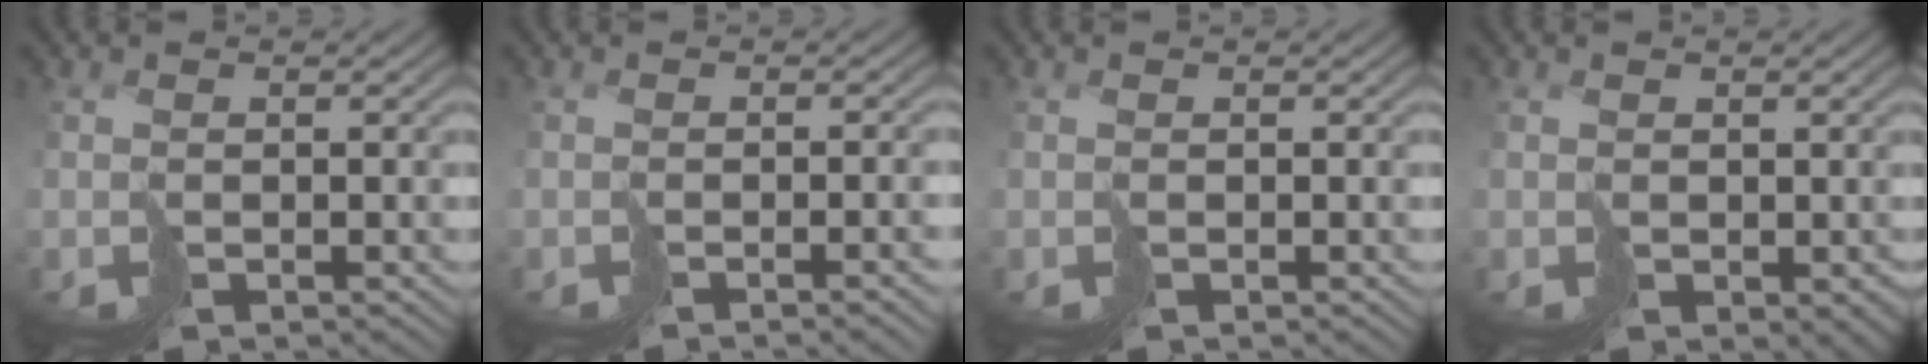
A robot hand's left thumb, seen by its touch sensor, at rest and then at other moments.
{"total": 2.5, "force": [-1.6, -0.3, 1.9], "torque": [-0.012, -0.001, -0.021]}
{"total": 0.0}
{"total": 1.9, "force": [0.2, 1.4, 1.3], "torque": [-0.029, -0.004, 0.007]}